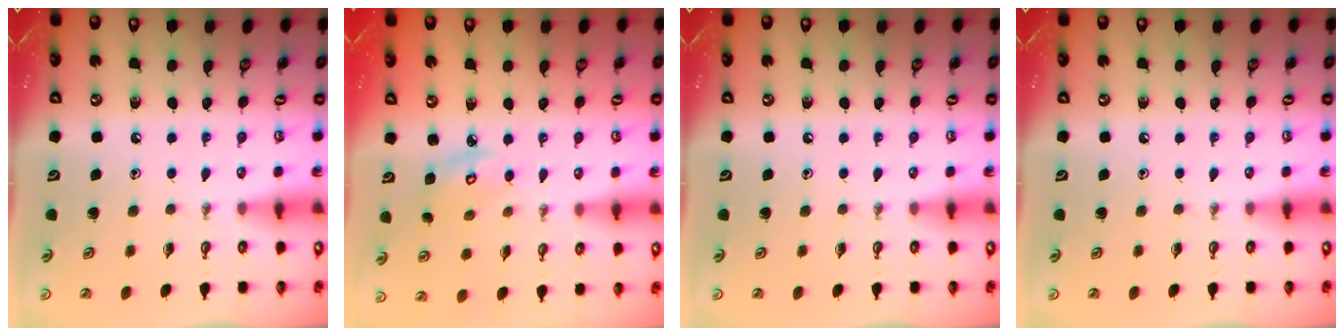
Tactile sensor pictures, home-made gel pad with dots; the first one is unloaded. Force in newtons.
{"total": 3.7, "press": 3.7, "slide": 0.2}
{"total": 0.0}
{"total": 0.0}